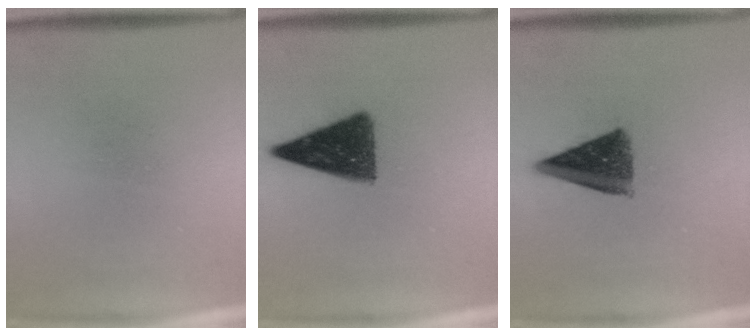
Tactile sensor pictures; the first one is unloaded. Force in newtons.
{"total": 12.0}
{"total": 9.5}